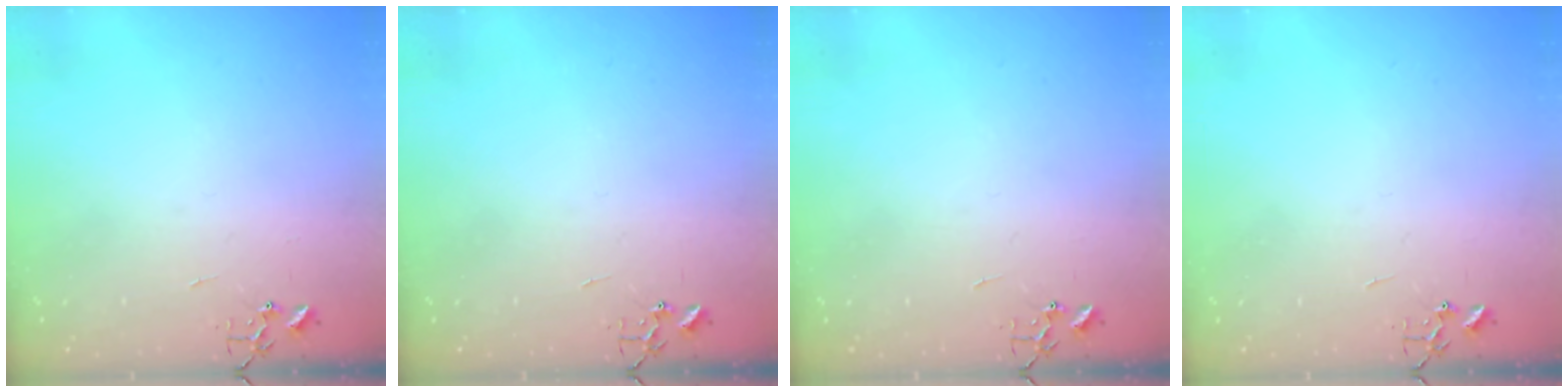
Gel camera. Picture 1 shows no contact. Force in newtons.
{"total": 0.0}
{"total": 0.0}
{"total": 0.0}